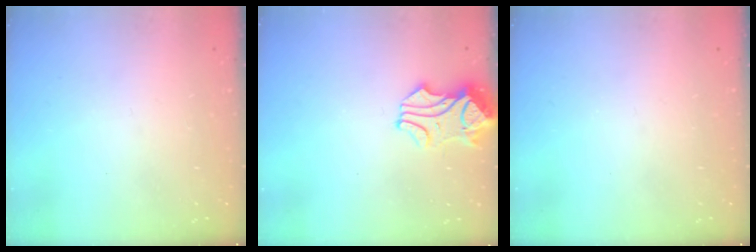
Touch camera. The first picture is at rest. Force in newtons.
{"total": 1.2, "press": 0.1, "slide": 1.2}
{"total": 0.0}